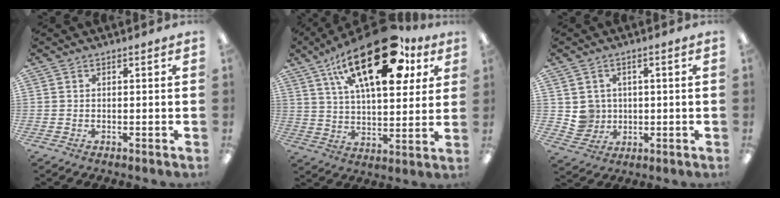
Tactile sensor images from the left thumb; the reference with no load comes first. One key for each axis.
{"total": 26.2, "fx": 13.5, "fy": 11.8, "fz": 19.1, "tx": -0.303, "ty": -0.053, "tz": 0.221}
{"total": 5.0, "fx": 1.2, "fy": 4.9, "fz": 0.2, "tx": -0.008, "ty": -0.001, "tz": 0.025}